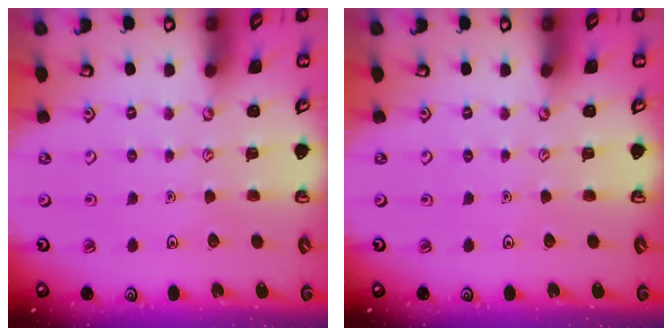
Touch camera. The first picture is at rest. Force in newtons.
{"total": 0.0}